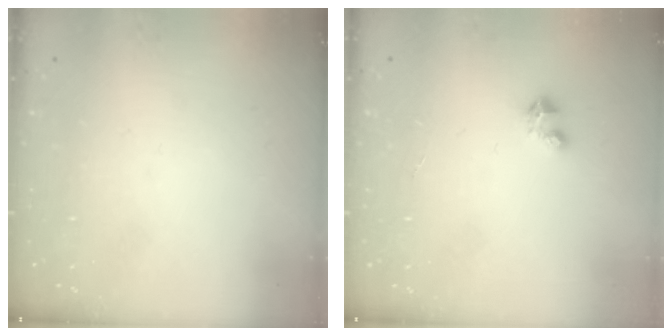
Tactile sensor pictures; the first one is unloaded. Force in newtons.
{"total": 2.6, "press": 2.6, "slide": 0.1}